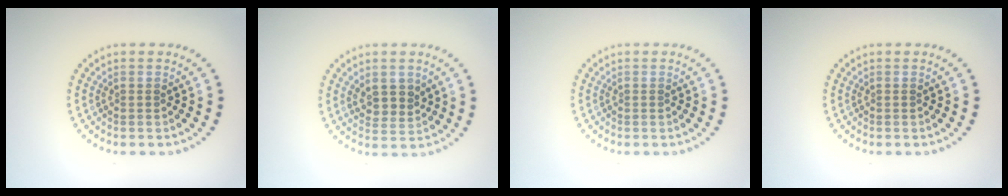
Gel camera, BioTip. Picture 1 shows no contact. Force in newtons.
{"total": 2.5, "press": 2.3, "slide": 0.9}
{"total": 0.0}
{"total": 0.0}